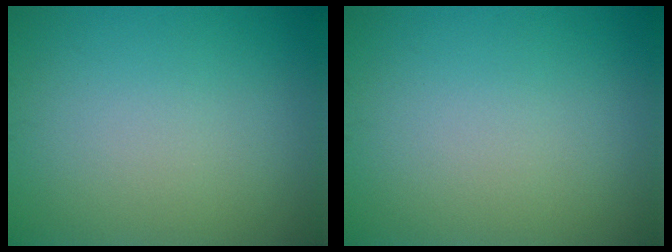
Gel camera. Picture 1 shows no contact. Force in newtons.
{"total": 0.0}